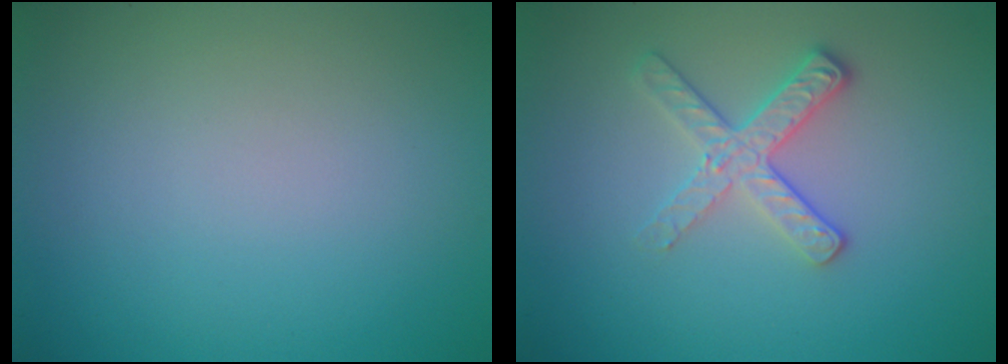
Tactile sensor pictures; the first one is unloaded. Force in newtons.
{"total": 2.7, "press": 2.4, "slide": 1.2}